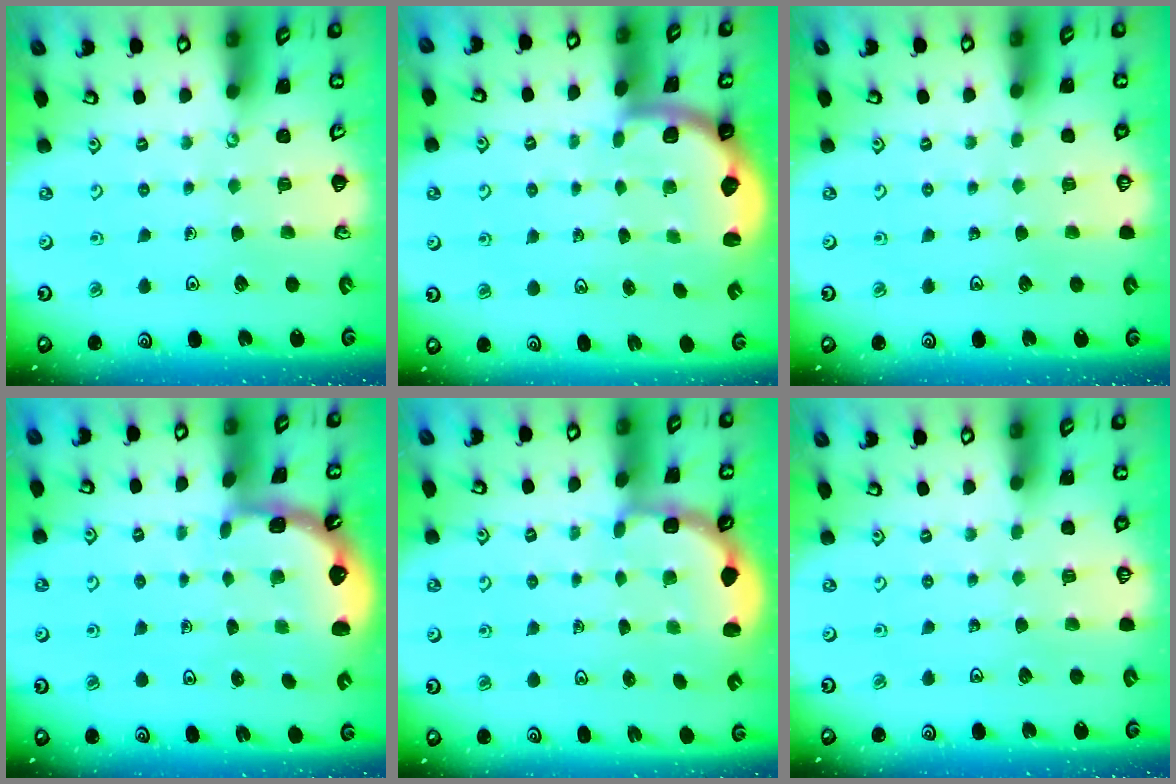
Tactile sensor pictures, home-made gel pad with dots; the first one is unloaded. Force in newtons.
{"total": 1.9, "press": 1.8, "slide": 0.5}
{"total": 0.0}
{"total": 1.4, "press": 1.4, "slide": 0.1}
{"total": 2.7, "press": 2.4, "slide": 1.4}
{"total": 0.0}